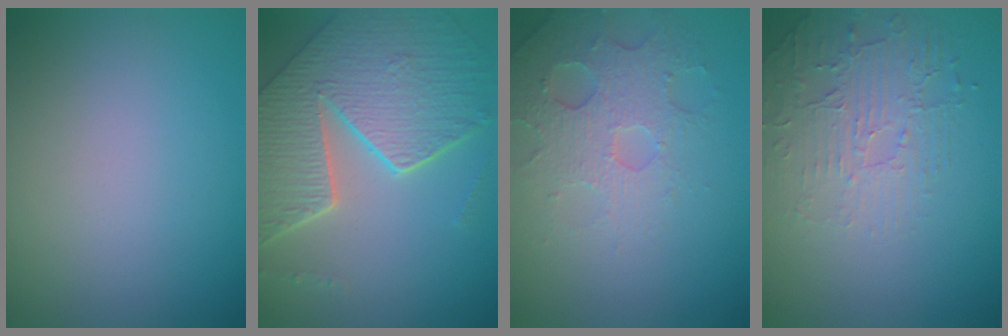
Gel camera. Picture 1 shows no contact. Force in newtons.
{"total": 8.5, "press": 6.0, "slide": 6.1}
{"total": 4.9, "press": 3.4, "slide": 3.5}
{"total": 2.2, "press": 1.7, "slide": 1.5}